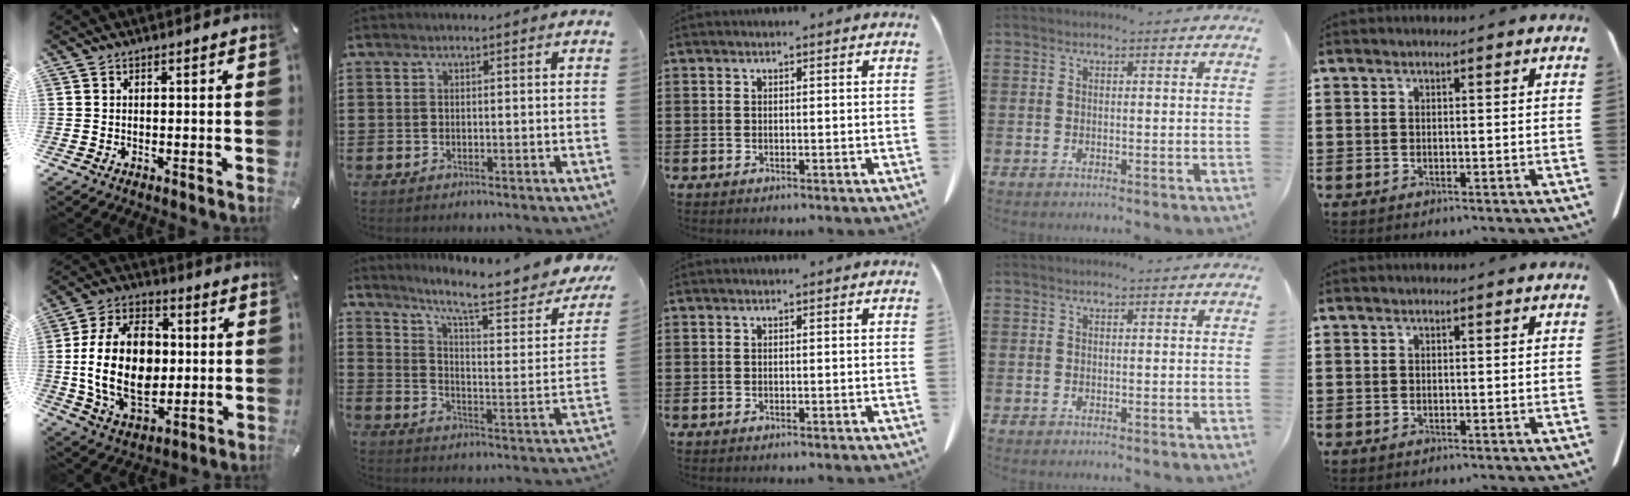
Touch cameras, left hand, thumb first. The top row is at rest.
{"thumb": {"total": 20.3, "force": [-0.1, 14.2, 14.5], "torque": [-0.298, 0.002, -0.004]}, "index": {"total": 10.3, "force": [7.8, 1.2, 6.5], "torque": [-0.125, -0.059, 0.120]}}